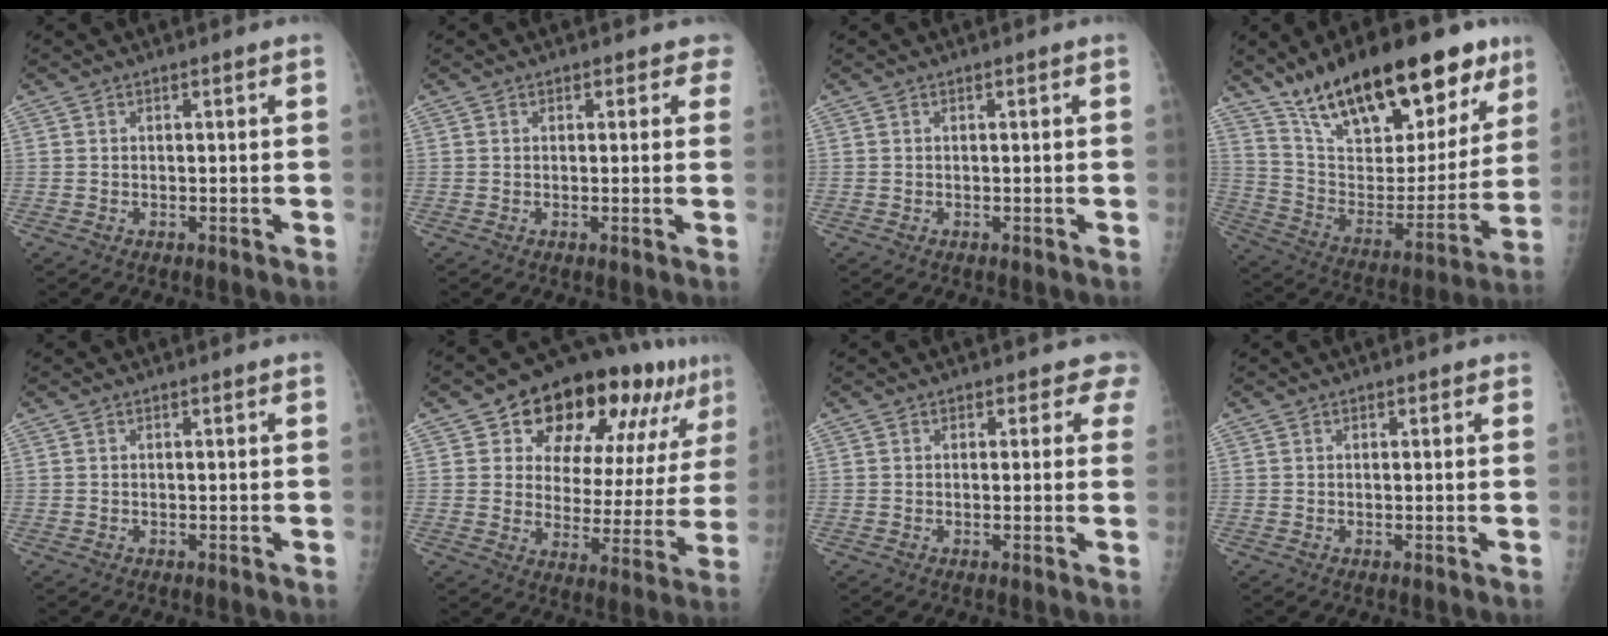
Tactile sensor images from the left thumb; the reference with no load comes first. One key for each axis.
{"total": 2.3, "fx": 1.6, "fy": 1.5, "fz": 0.3, "tx": 0.030, "ty": -0.004, "tz": 0.005}
{"total": 0.0}
{"total": 29.2, "fx": 18.9, "fy": 11.7, "fz": 18.8, "tx": -0.257, "ty": -0.044, "tz": 0.311}
{"total": 0.0}
{"total": 21.9, "fx": 12.4, "fy": 10.9, "fz": 14.3, "tx": -0.161, "ty": -0.016, "tz": 0.180}
{"total": 2.9, "fx": 2.2, "fy": 1.9, "fz": 0.2, "tx": 0.032, "ty": -0.010, "tz": 0.004}
{"total": 0.7, "fx": 0.5, "fy": 0.5, "fz": 0.1, "tx": 0.005, "ty": -0.003, "tz": 0.004}